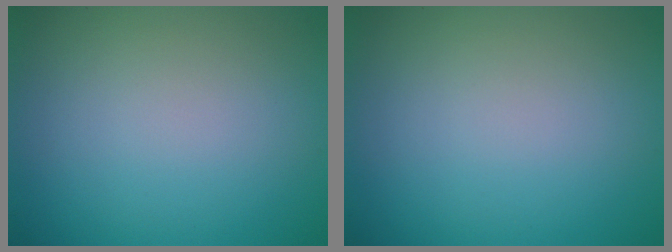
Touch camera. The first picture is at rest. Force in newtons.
{"total": 0.0}